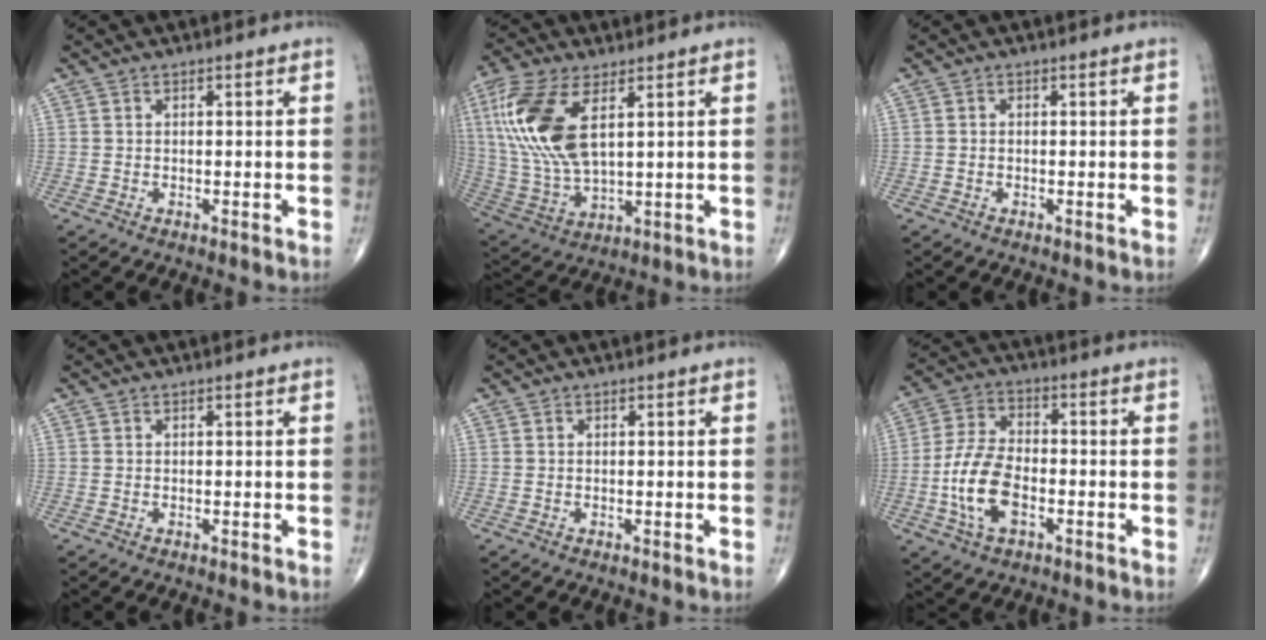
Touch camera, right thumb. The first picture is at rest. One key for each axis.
{"total": 16.8, "fx": 5.2, "fy": 7.6, "fz": 14.1, "tx": -0.314, "ty": -0.011, "tz": 0.108}
{"total": 0.0}
{"total": 0.0}
{"total": 0.0}
{"total": 11.2, "fx": -3.2, "fy": 6.1, "fz": 8.9, "tx": -0.178, "ty": 0.018, "tz": -0.064}